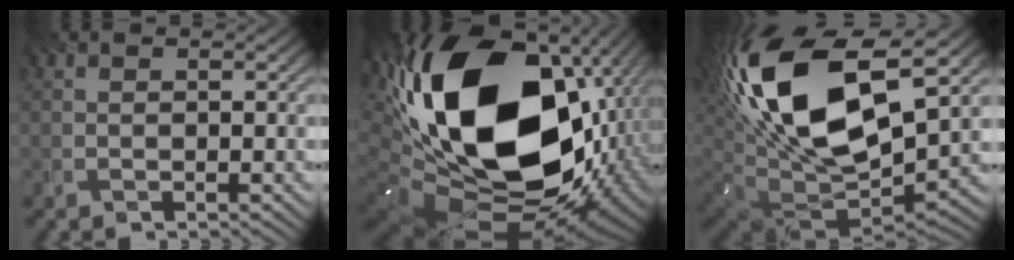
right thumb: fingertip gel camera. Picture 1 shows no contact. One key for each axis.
{"total": 23.5, "fx": 2.8, "fy": 15.0, "fz": 17.8, "tx": -0.410, "ty": -0.053, "tz": 0.081}
{"total": 20.5, "fx": 6.4, "fy": 10.4, "fz": 16.5, "tx": -0.369, "ty": 0.001, "tz": 0.115}